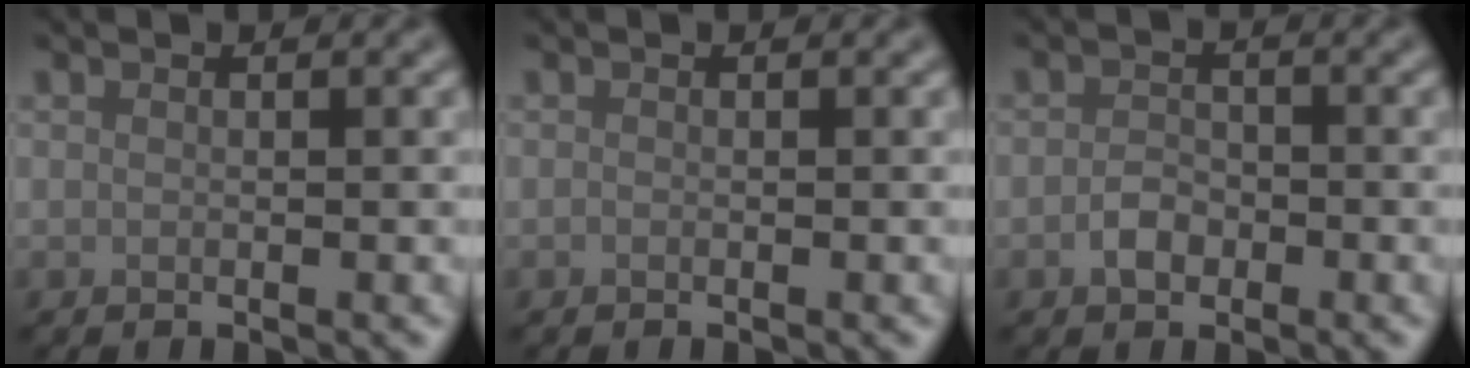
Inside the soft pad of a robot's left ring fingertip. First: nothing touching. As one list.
[{"total": 0.0}, {"total": 1.8, "force": [-0.8, 1.3, 1.0], "torque": [-0.018, 0.003, -0.018]}]